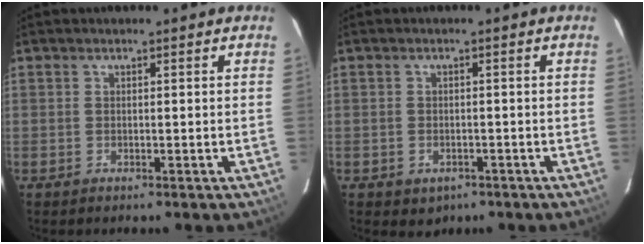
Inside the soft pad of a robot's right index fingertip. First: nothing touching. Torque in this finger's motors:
{"motor_torque": [0.52, -0.58, 0.02, -0.02]}